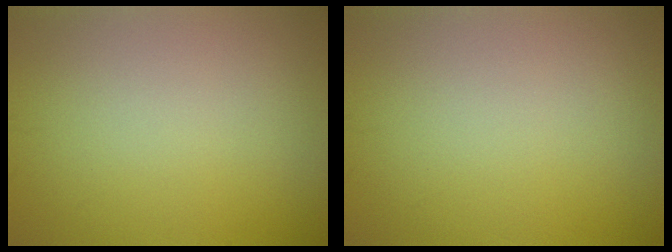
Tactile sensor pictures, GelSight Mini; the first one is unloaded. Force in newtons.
{"total": 0.0}